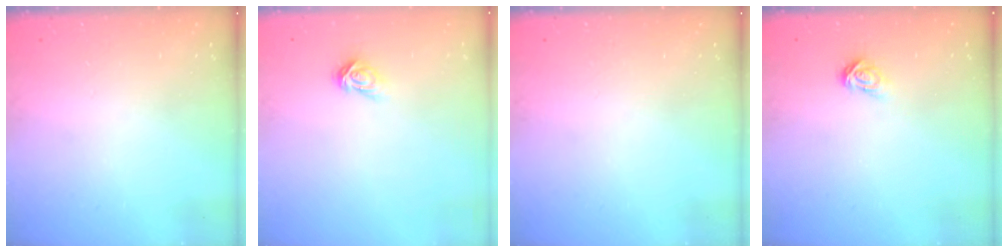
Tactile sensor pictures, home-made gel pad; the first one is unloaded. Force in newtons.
{"total": 3.6, "press": 3.5, "slide": 0.4}
{"total": 0.0}
{"total": 3.9, "press": 3.9, "slide": 0.1}